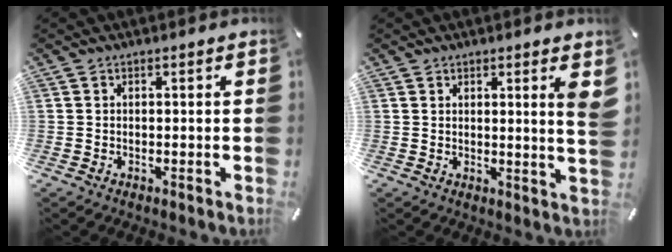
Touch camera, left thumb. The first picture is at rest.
{"total": 4.2, "force": [2.0, 0.0, 3.6], "torque": [-0.057, -0.016, 0.030]}